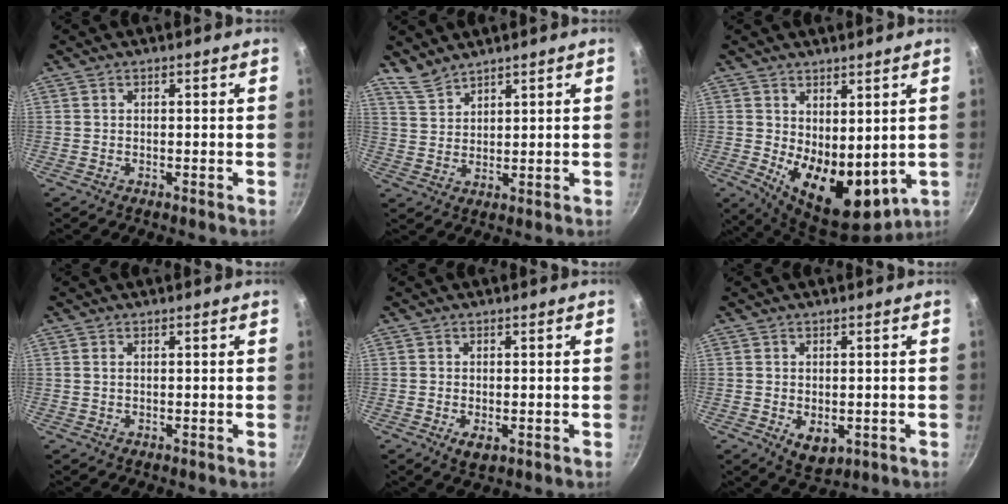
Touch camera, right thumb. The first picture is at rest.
{"total": 4.4, "force": [4.1, 1.3, 1.0], "torque": [-0.018, -0.017, 0.090]}
{"total": 12.9, "force": [1.0, 7.4, 10.6], "torque": [-0.132, -0.040, 0.039]}
{"total": 0.8, "force": [0.3, 0.5, 0.6], "torque": [-0.011, 0.001, 0.004]}
{"total": 2.8, "force": [-0.7, 1.5, 2.2], "torque": [-0.037, -0.009, -0.008]}
{"total": 4.9, "force": [-0.8, 3.3, 3.6], "torque": [-0.048, -0.011, -0.001]}